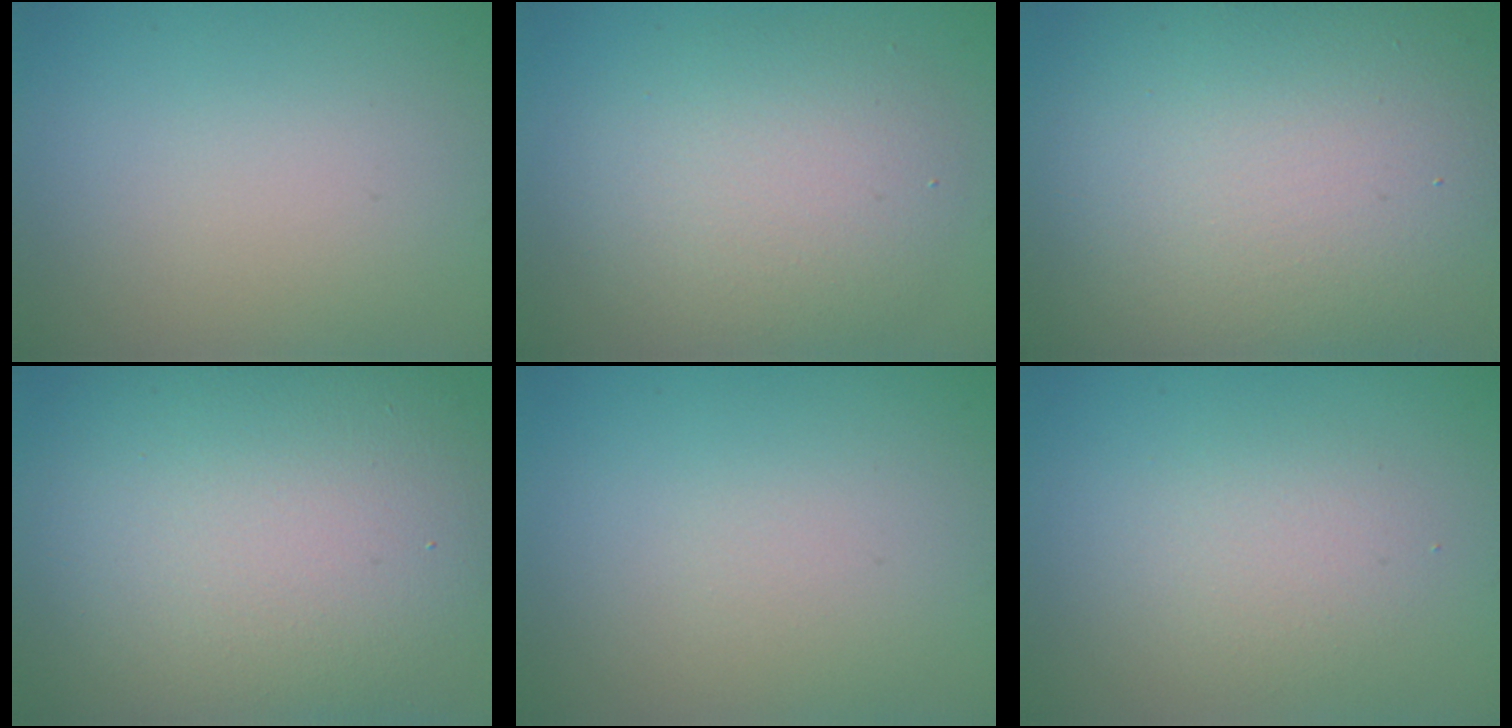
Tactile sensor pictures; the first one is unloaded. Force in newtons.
{"total": 5.1, "press": 5.0, "slide": 0.4}
{"total": 15.3, "press": 15.3, "slide": 1.1}
{"total": 15.2, "press": 15.1, "slide": 1.1}
{"total": 0.0}
{"total": 2.2, "press": 2.2, "slide": 0.2}